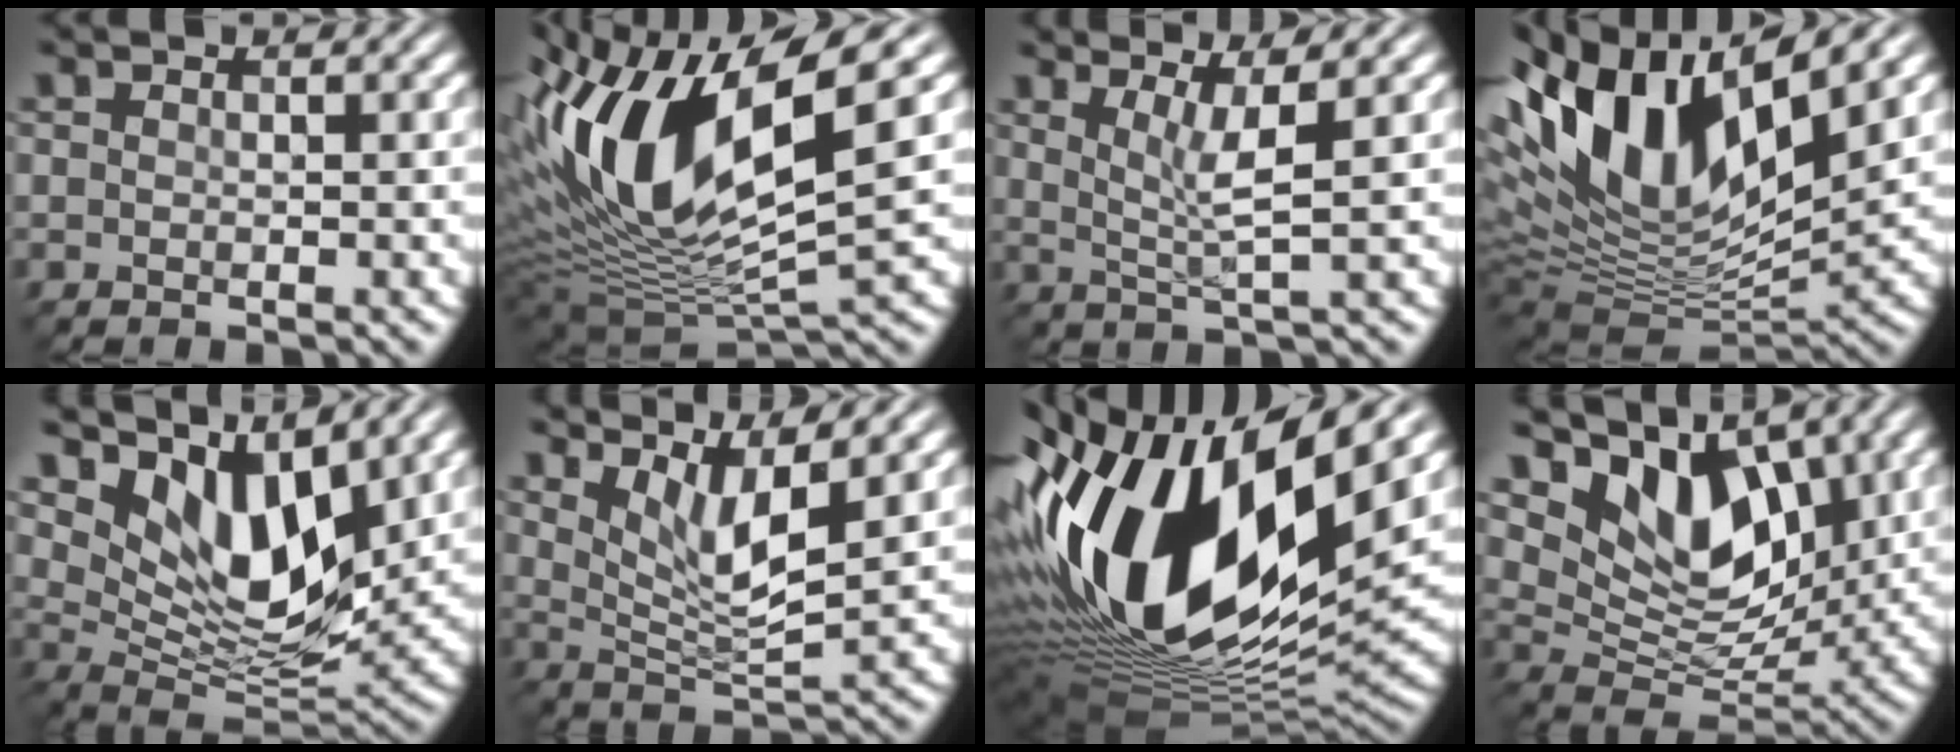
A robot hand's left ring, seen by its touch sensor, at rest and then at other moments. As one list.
[{"total": 14.2, "force": [3.0, 5.5, 12.7], "torque": [-0.256, 0.004, 0.056]}, {"total": 3.6, "force": [1.4, 0.5, 3.3], "torque": [-0.063, -0.006, 0.031]}, {"total": 14.5, "force": [5.4, 6.5, 11.8], "torque": [-0.235, 0.009, 0.097]}, {"total": 9.7, "force": [5.5, 4.3, 6.8], "torque": [-0.129, -0.009, 0.098]}, {"total": 5.4, "force": [2.8, 1.3, 4.4], "torque": [-0.082, -0.010, 0.057]}, {"total": 18.5, "force": [3.1, 8.8, 16.0], "torque": [-0.306, -0.010, 0.049]}, {"total": 9.8, "force": [5.1, 5.4, 6.5], "torque": [-0.114, -0.004, 0.086]}]